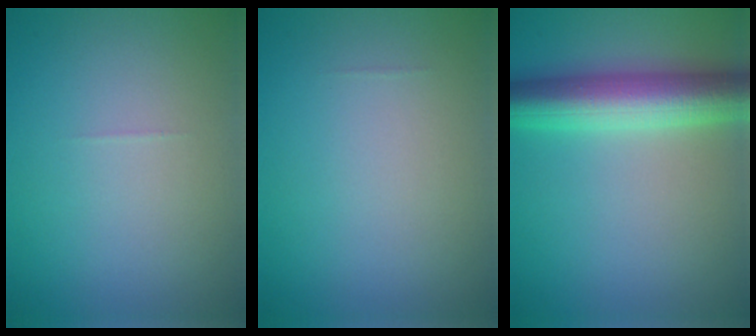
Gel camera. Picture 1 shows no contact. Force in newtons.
{"total": 0.0}
{"total": 7.6, "press": 7.6, "slide": 0.2}